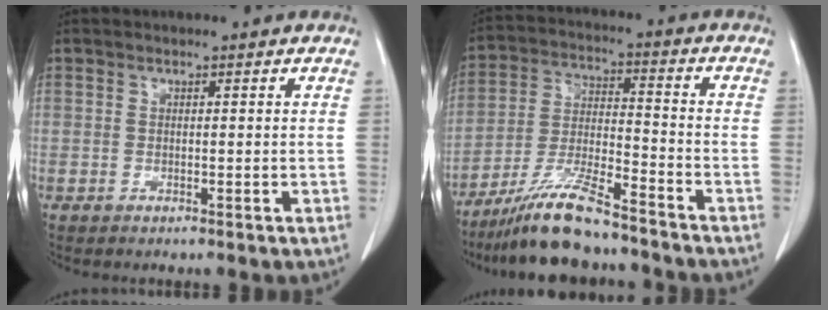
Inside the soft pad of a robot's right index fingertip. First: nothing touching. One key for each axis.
{"total": 12.1, "fx": -9.9, "fy": 1.3, "fz": 6.9, "tx": -0.133, "ty": -0.016, "tz": -0.183}